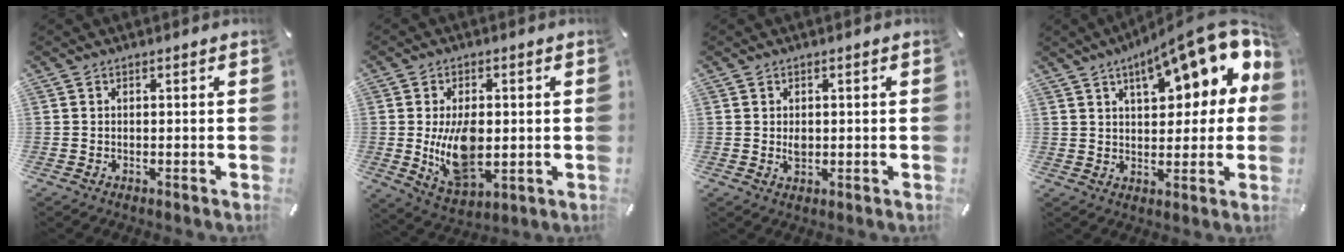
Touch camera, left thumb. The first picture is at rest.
{"total": 12.8, "force": [-0.4, 7.5, 10.3], "torque": [-0.188, -0.017, -0.005]}
{"total": 2.3, "force": [0.1, 1.7, 1.5], "torque": [-0.031, -0.002, -0.004]}
{"total": 17.9, "force": [8.8, 7.6, 13.6], "torque": [-0.190, -0.045, 0.140]}